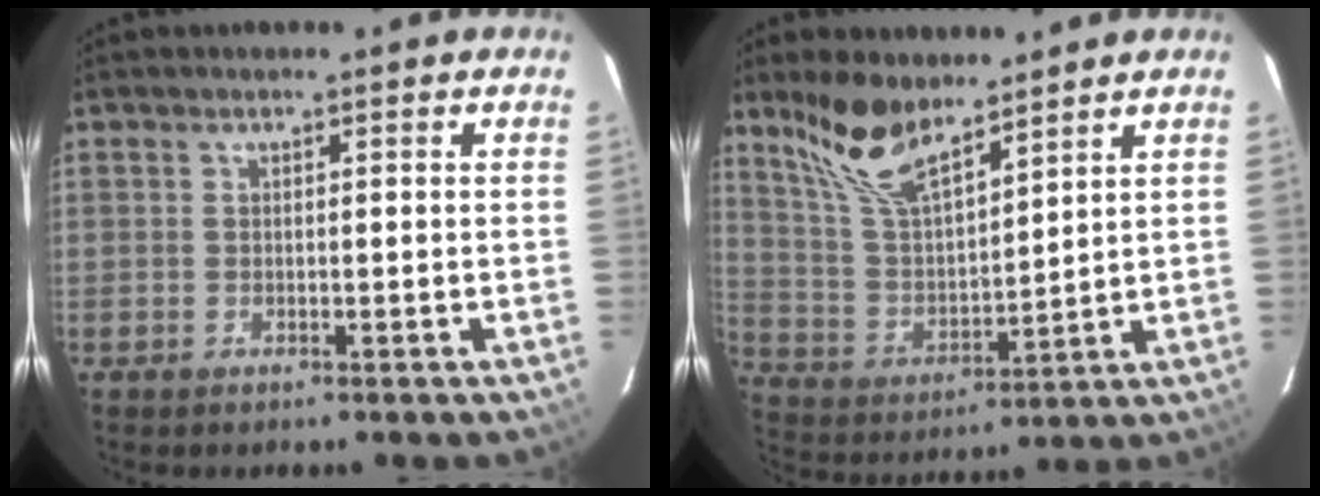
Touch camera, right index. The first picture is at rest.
{"total": 12.2, "force": [9.3, 3.8, 6.9], "torque": [-0.138, 0.011, 0.192]}